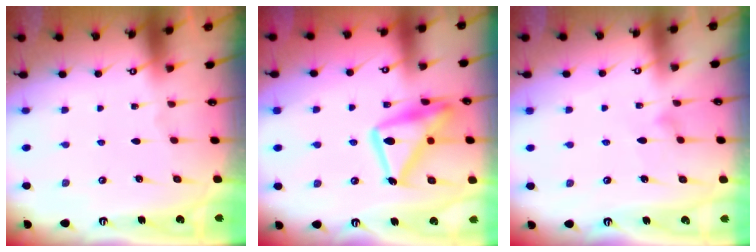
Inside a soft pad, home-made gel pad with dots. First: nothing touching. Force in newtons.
{"total": 19.2, "press": 19.2, "slide": 1.4}
{"total": 5.4, "press": 5.4, "slide": 0.3}